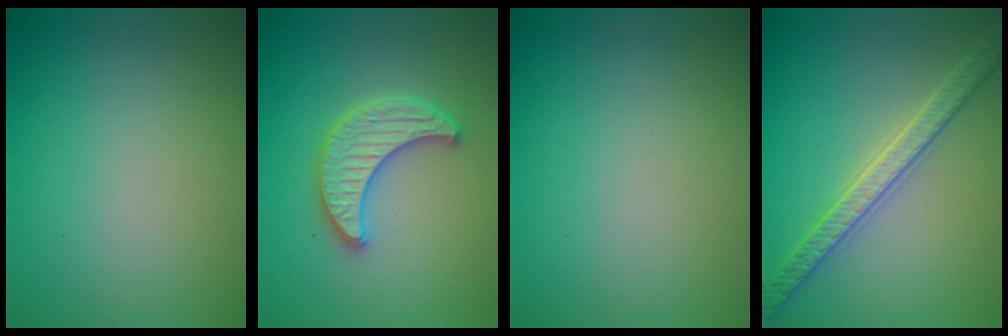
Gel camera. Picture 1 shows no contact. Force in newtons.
{"total": 4.4, "press": 4.3, "slide": 0.8}
{"total": 0.0}
{"total": 3.8, "press": 3.7, "slide": 0.9}